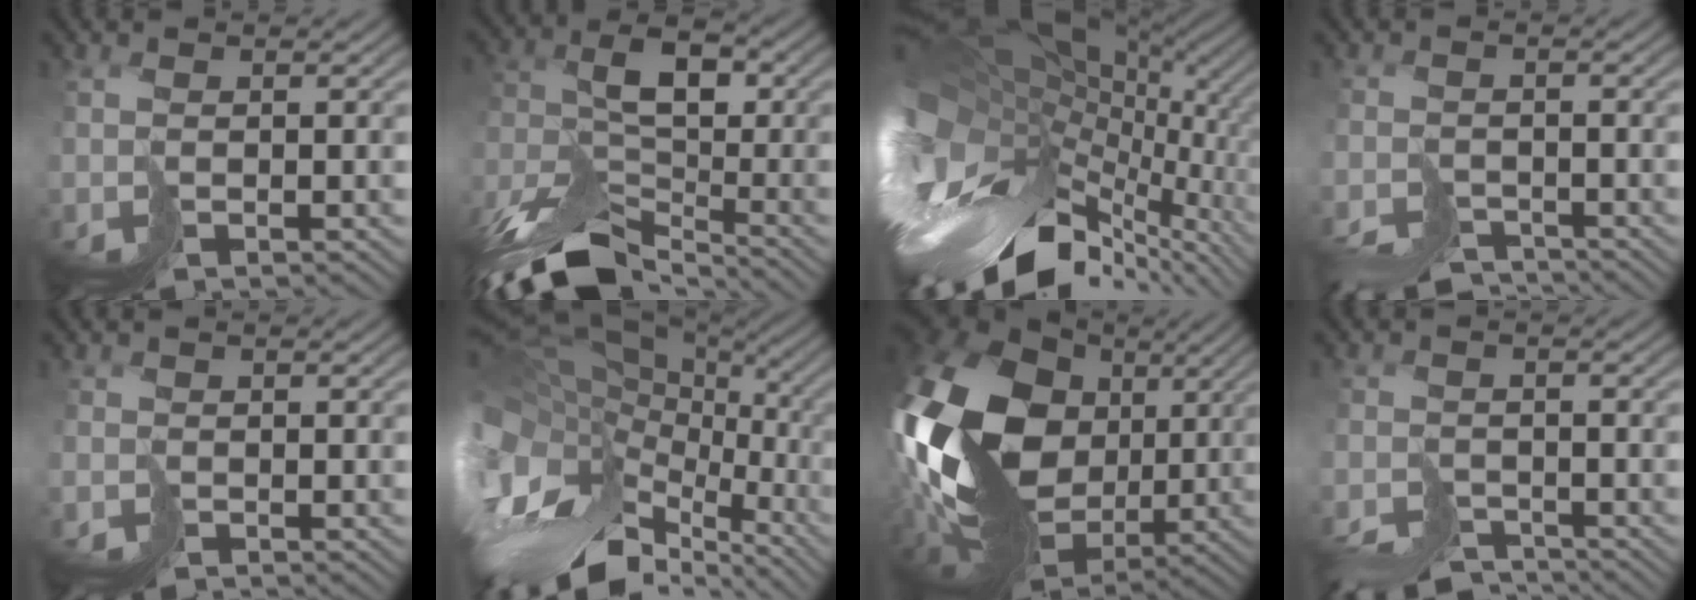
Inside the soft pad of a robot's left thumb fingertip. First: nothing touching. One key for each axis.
{"total": 12.6, "fx": -8.8, "fy": 5.6, "fz": 7.1, "tx": -0.156, "ty": -0.011, "tz": -0.166}
{"total": 17.3, "fx": -2.2, "fy": 10.9, "fz": 13.2, "tx": -0.263, "ty": -0.046, "tz": -0.011}
{"total": 4.3, "fx": -4.2, "fy": 1.0, "fz": 0.5, "tx": -0.001, "ty": -0.008, "tz": -0.078}
{"total": 1.2, "fx": -0.9, "fy": 0.0, "fz": -0.9, "tx": 0.021, "ty": -0.002, "tz": -0.017}
{"total": 17.0, "fx": -4.6, "fy": 10.6, "fz": 12.4, "tx": -0.260, "ty": -0.023, "tz": -0.051}
{"total": 21.9, "fx": 2.0, "fy": 16.1, "fz": 14.6, "tx": -0.346, "ty": -0.017, "tz": 0.052}
{"total": 4.9, "fx": -4.8, "fy": 1.0, "fz": 0.6, "tx": -0.003, "ty": -0.007, "tz": -0.088}